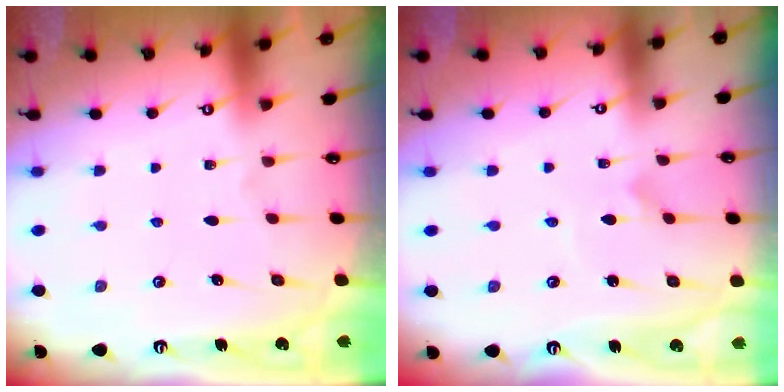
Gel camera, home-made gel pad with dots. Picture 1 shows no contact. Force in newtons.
{"total": 1.7, "press": 1.7, "slide": 0.1}